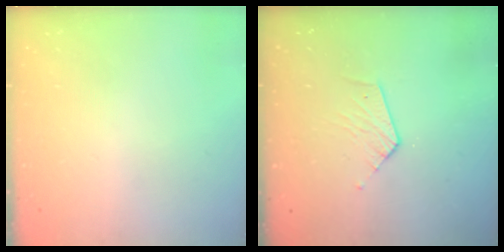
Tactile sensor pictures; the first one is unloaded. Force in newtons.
{"total": 4.6, "press": 4.6, "slide": 0.4}